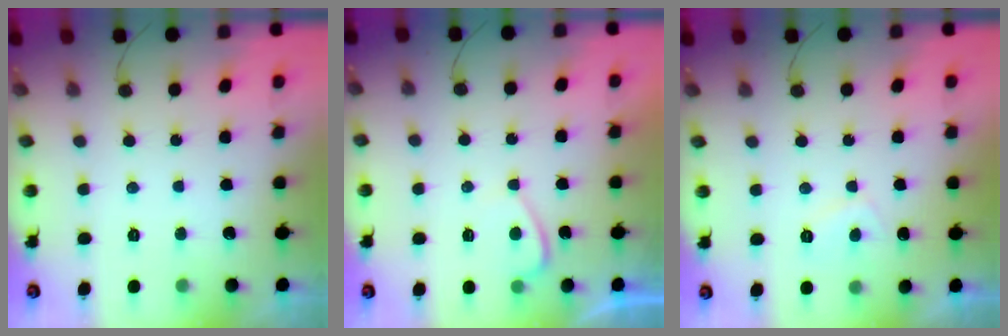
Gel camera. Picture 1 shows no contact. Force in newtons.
{"total": 0.0}
{"total": 2.0, "press": 1.9, "slide": 0.7}